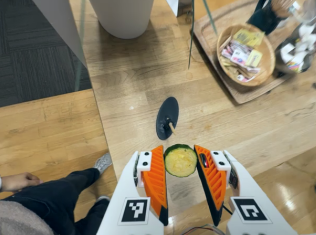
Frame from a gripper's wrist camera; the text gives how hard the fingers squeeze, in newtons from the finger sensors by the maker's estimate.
{"total": 5.8, "left": 5.5, "right": 6.1}